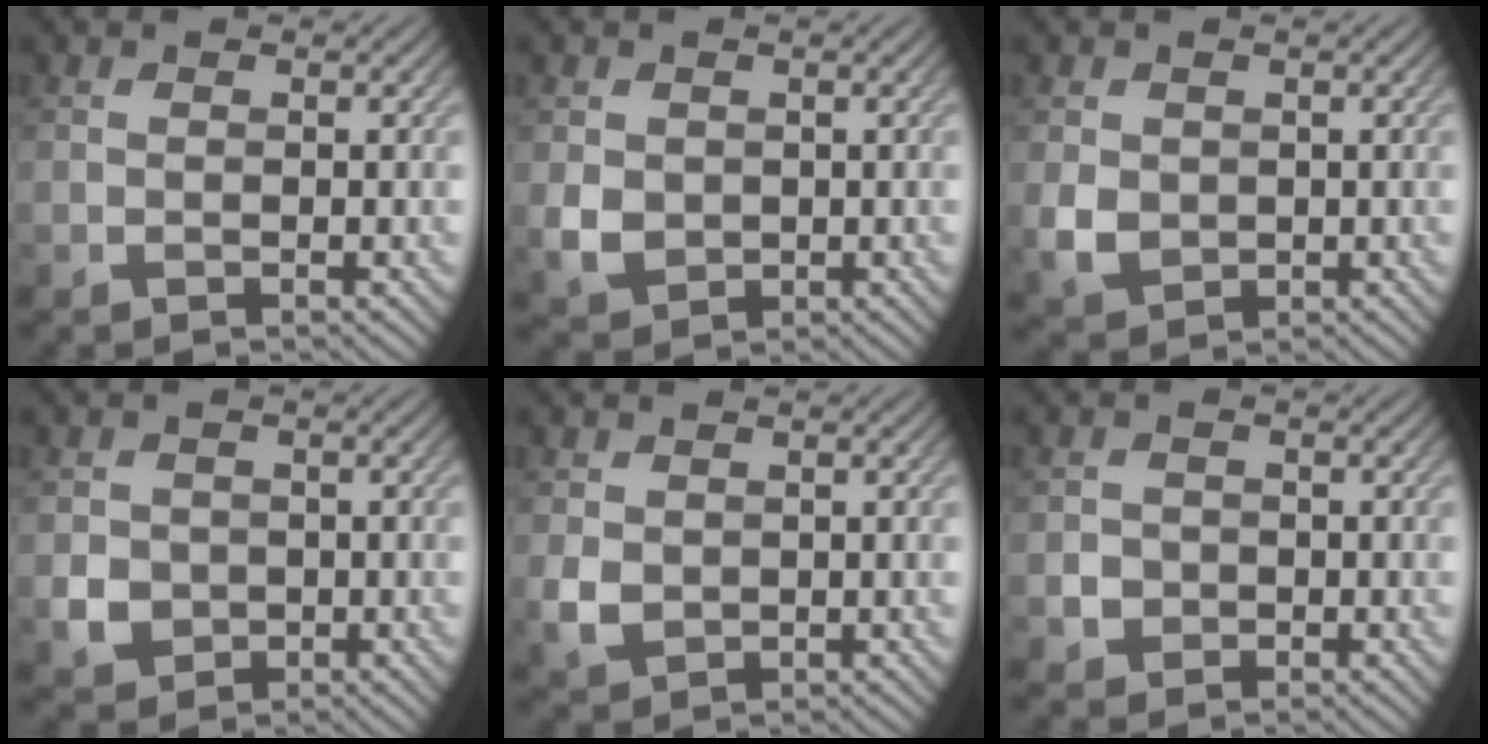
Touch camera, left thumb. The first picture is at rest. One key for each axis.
{"total": 3.3, "fx": 0.2, "fy": 2.9, "fz": 1.5, "tx": -0.040, "ty": -0.008, "tz": 0.008}
{"total": 3.5, "fx": 0.1, "fy": 3.0, "fz": 1.8, "tx": -0.048, "ty": -0.008, "tz": 0.007}
{"total": 3.6, "fx": -0.6, "fy": 3.3, "fz": 1.3, "tx": -0.032, "ty": -0.009, "tz": -0.012}
{"total": 3.2, "fx": 0.3, "fy": 2.7, "fz": 1.7, "tx": -0.046, "ty": -0.006, "tz": 0.010}
{"total": 2.2, "fx": -0.5, "fy": 2.1, "fz": 0.5, "tx": -0.006, "ty": -0.006, "tz": -0.012}